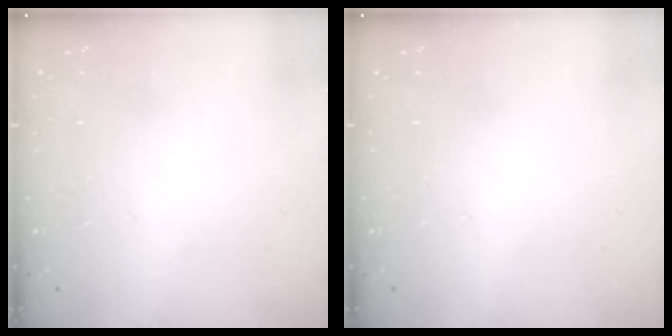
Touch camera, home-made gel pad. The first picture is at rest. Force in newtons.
{"total": 0.0}